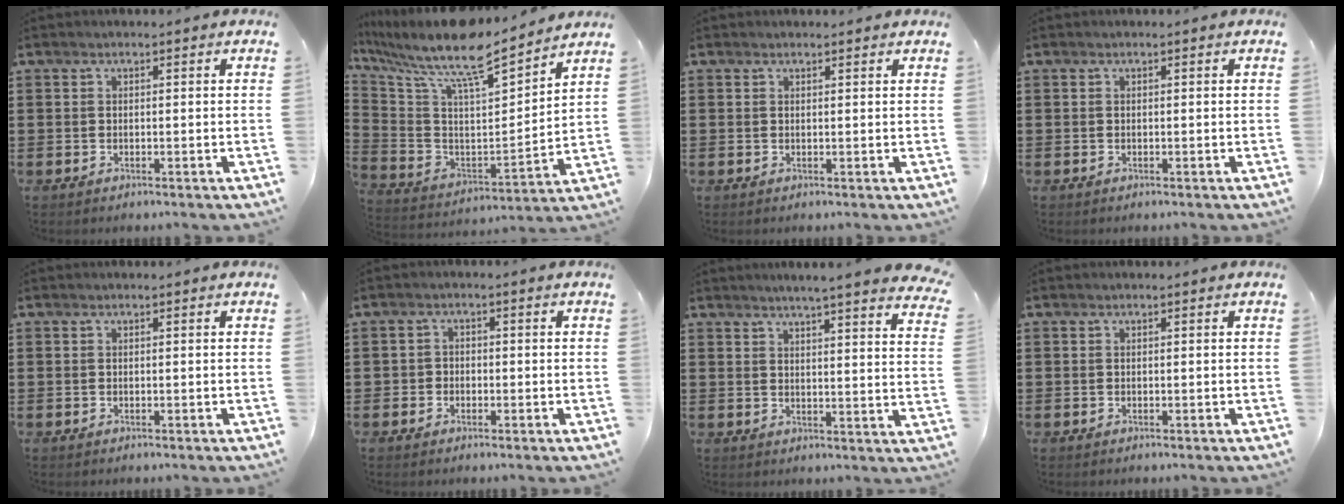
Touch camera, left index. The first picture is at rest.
{"total": 10.9, "force": [9.2, 1.2, 5.7], "torque": [-0.141, -0.075, 0.150]}
{"total": 0.7, "force": [0.7, 0.2, 0.2], "torque": [-0.005, 0.002, 0.013]}
{"total": 0.0}
{"total": 0.0}
{"total": 1.5, "force": [-0.7, 1.3, 0.2], "torque": [-0.008, 0.003, -0.017]}
{"total": 4.0, "force": [3.8, -0.8, 1.0], "torque": [-0.038, -0.024, 0.063]}
{"total": 0.0}